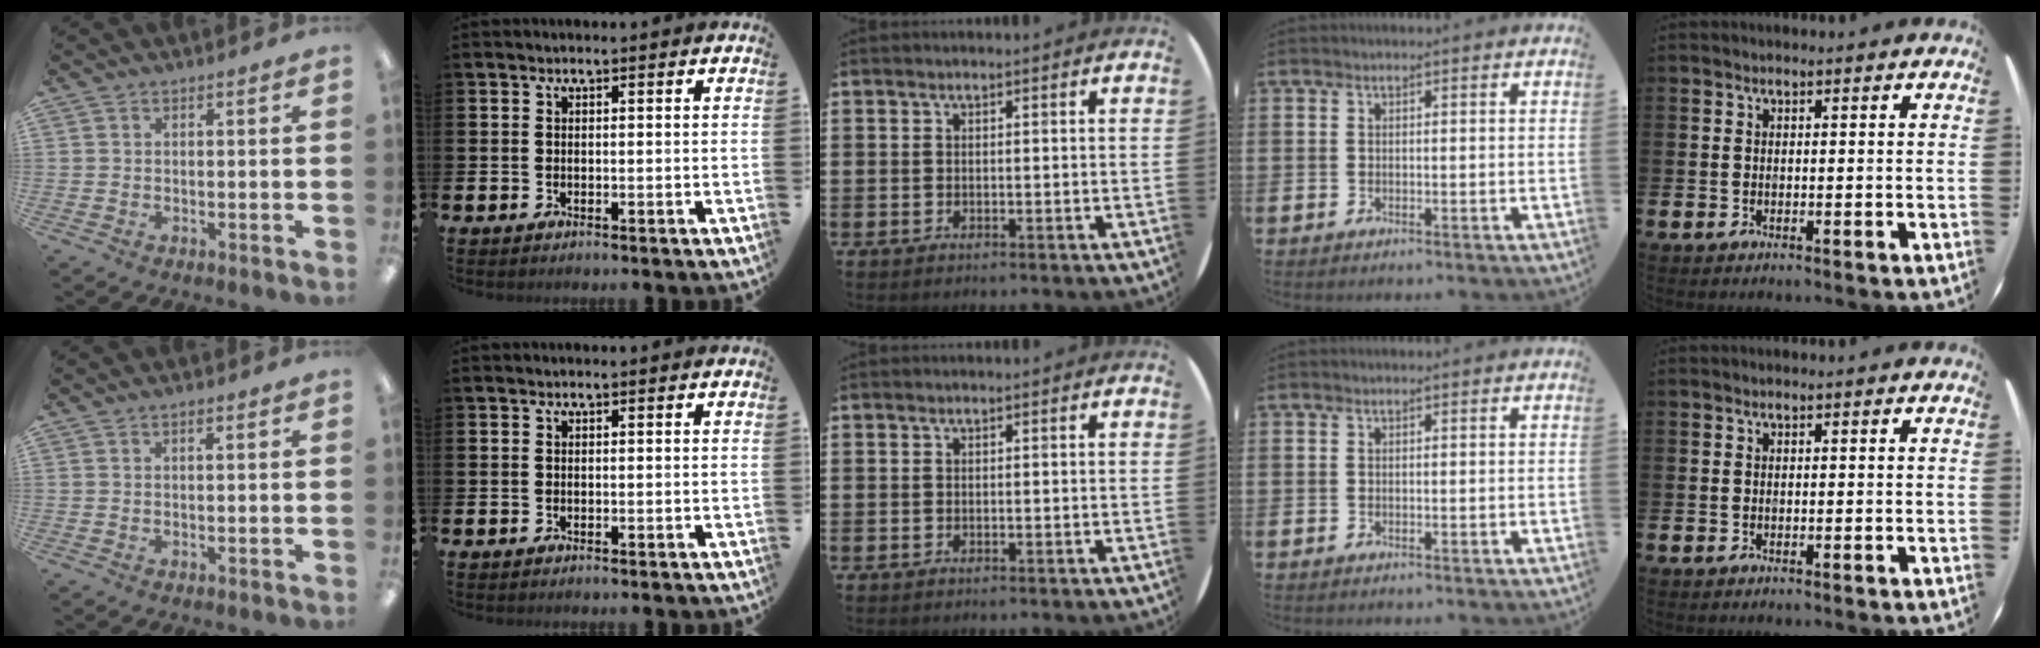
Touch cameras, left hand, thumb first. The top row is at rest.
{"thumb": {"total": 0.9, "force": [0.6, 0.2, 0.6], "torque": [-0.006, -0.001, 0.007]}}